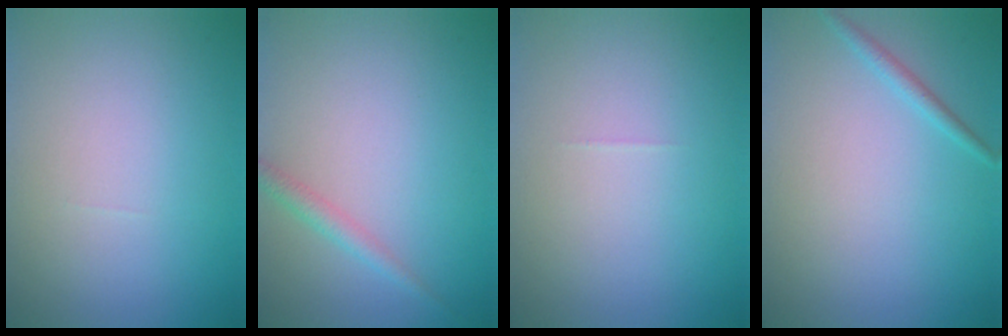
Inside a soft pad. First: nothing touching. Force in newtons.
{"total": 1.5, "press": 1.5, "slide": 0.0}
{"total": 0.0}
{"total": 1.2, "press": 1.2, "slide": 0.0}